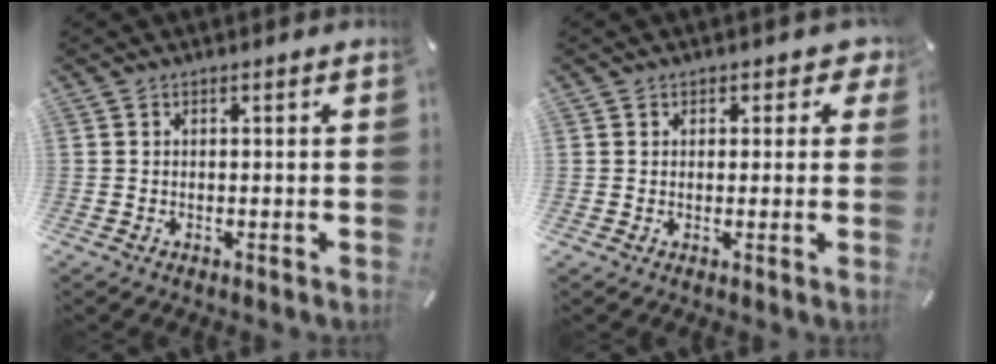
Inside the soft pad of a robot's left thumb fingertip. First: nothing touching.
{"total": 2.1, "force": [0.7, 1.8, 0.7], "torque": [0.010, -0.002, 0.005]}